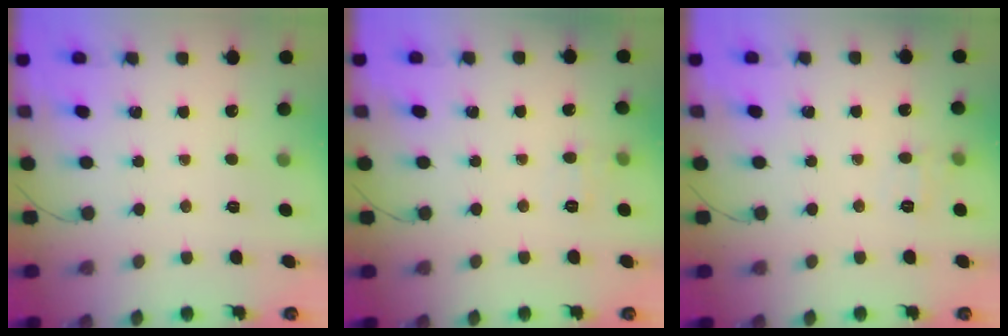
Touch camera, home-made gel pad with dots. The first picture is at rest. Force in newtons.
{"total": 5.8, "press": 5.7, "slide": 1.4}
{"total": 7.3, "press": 7.1, "slide": 1.8}